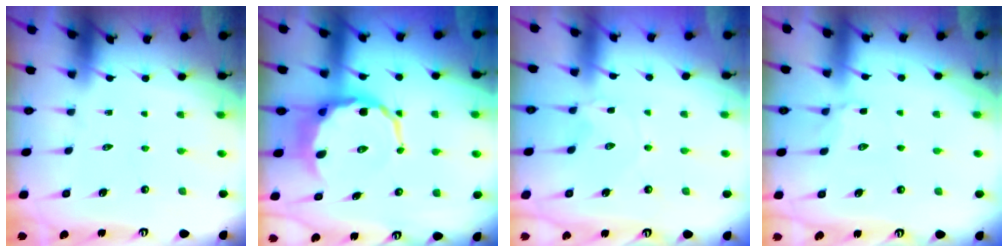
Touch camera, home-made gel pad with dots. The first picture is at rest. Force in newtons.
{"total": 9.0, "press": 8.7, "slide": 2.4}
{"total": 0.9, "press": 0.9, "slide": 0.1}
{"total": 4.0, "press": 3.9, "slide": 1.2}